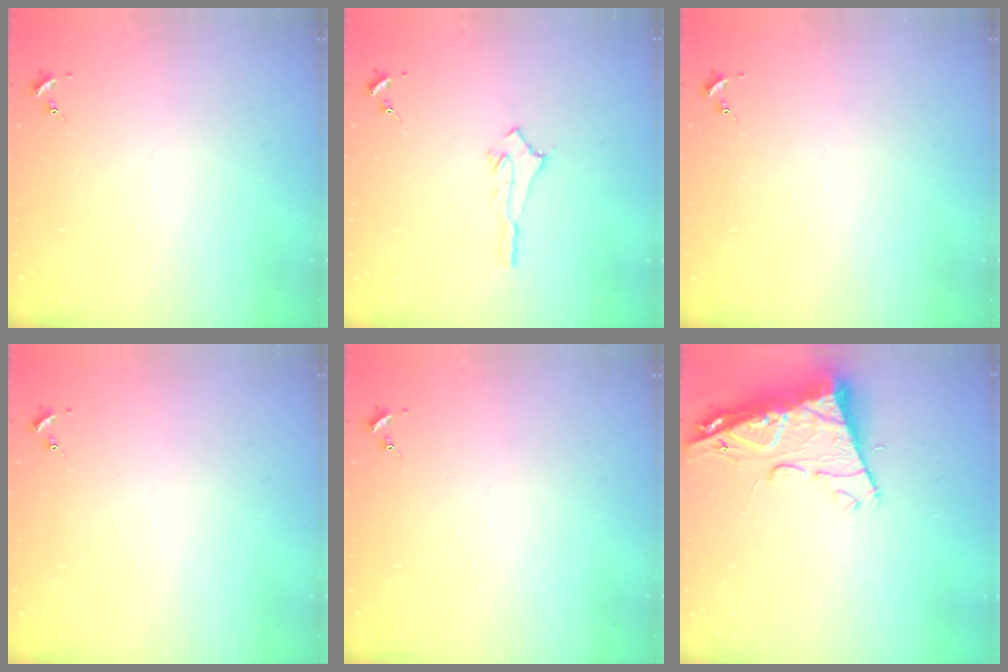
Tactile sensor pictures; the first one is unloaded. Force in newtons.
{"total": 3.5, "press": 3.5, "slide": 0.4}
{"total": 0.0}
{"total": 0.0}
{"total": 0.0}
{"total": 15.9, "press": 15.8, "slide": 1.5}